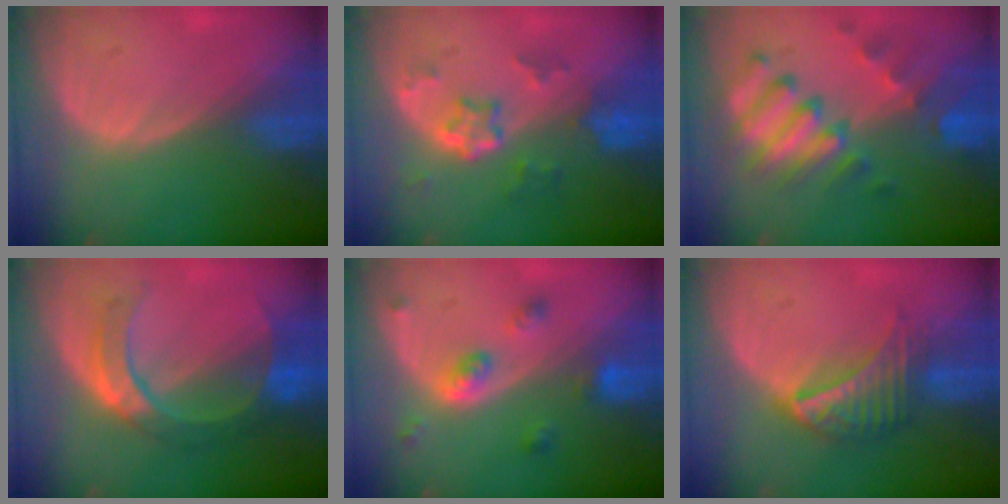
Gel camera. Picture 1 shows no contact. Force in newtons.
{"total": 5.9, "press": 5.3, "slide": 2.6}
{"total": 10.0, "press": 8.8, "slide": 4.7}
{"total": 7.3, "press": 7.3, "slide": 0.2}
{"total": 5.2, "press": 4.5, "slide": 2.8}
{"total": 7.5, "press": 6.6, "slide": 3.6}